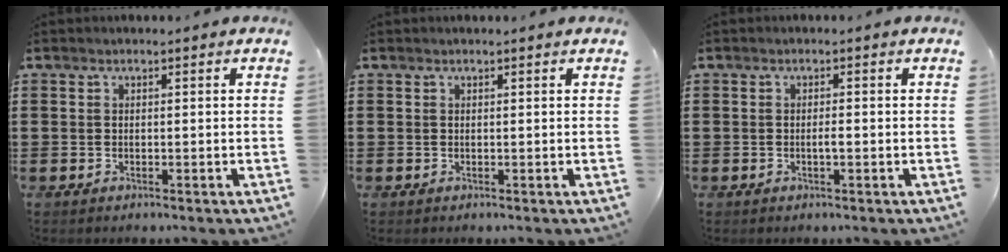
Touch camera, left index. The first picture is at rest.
{"total": 0.0}
{"total": 1.2, "force": [-0.2, 0.2, 1.2], "torque": [-0.024, -0.001, -0.004]}